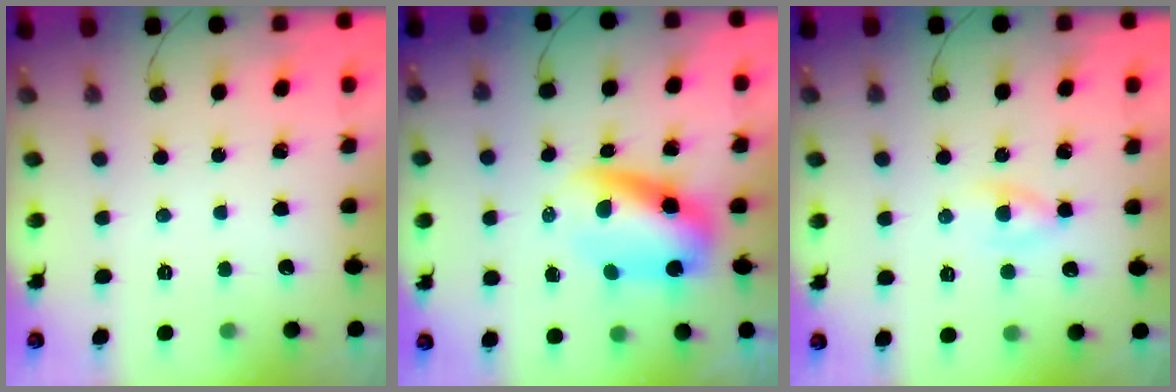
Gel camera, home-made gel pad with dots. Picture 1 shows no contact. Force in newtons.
{"total": 7.0, "press": 6.8, "slide": 1.4}
{"total": 2.1, "press": 2.0, "slide": 0.8}